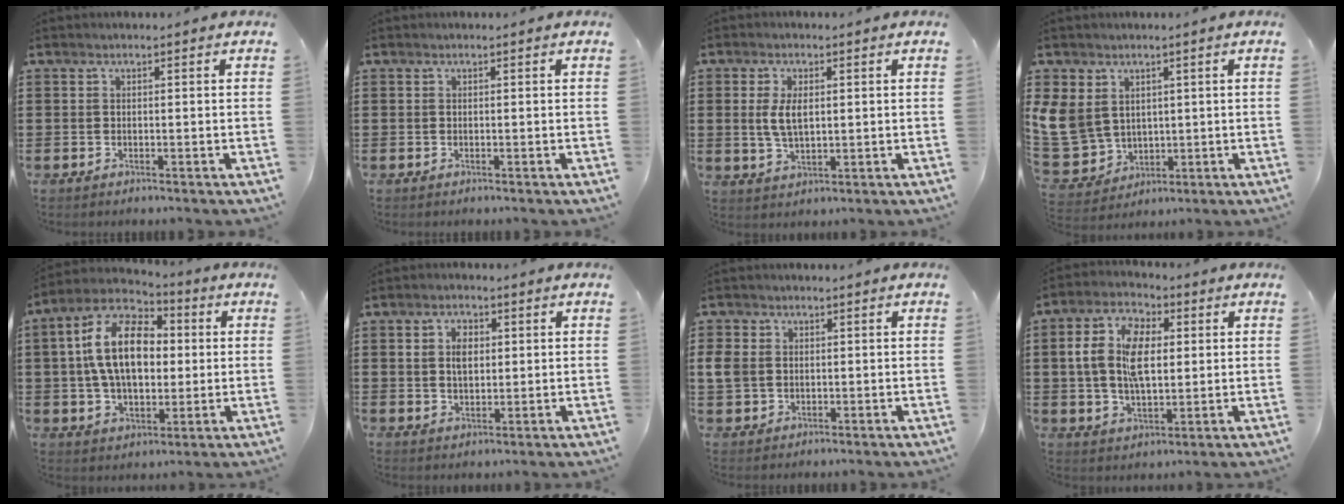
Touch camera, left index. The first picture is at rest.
{"total": 0.0}
{"total": 4.4, "force": [0.7, 2.2, 3.8], "torque": [-0.086, 0.006, 0.009]}
{"total": 7.5, "force": [1.7, 6.8, 2.9], "torque": [-0.112, -0.004, 0.031]}
{"total": 13.9, "force": [2.2, 8.4, 10.9], "torque": [-0.253, 0.015, 0.033]}
{"total": 3.8, "force": [0.9, 2.6, 2.6], "torque": [-0.051, 0.009, 0.013]}
{"total": 3.4, "force": [0.3, 2.9, 1.7], "torque": [-0.056, 0.005, -0.002]}
{"total": 10.6, "force": [1.8, 6.1, 8.6], "torque": [-0.182, 0.012, 0.027]}